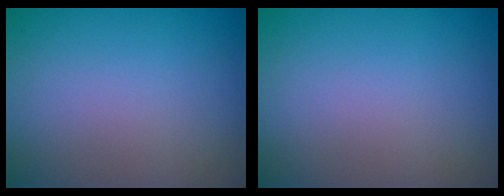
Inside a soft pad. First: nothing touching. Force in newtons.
{"total": 0.0}